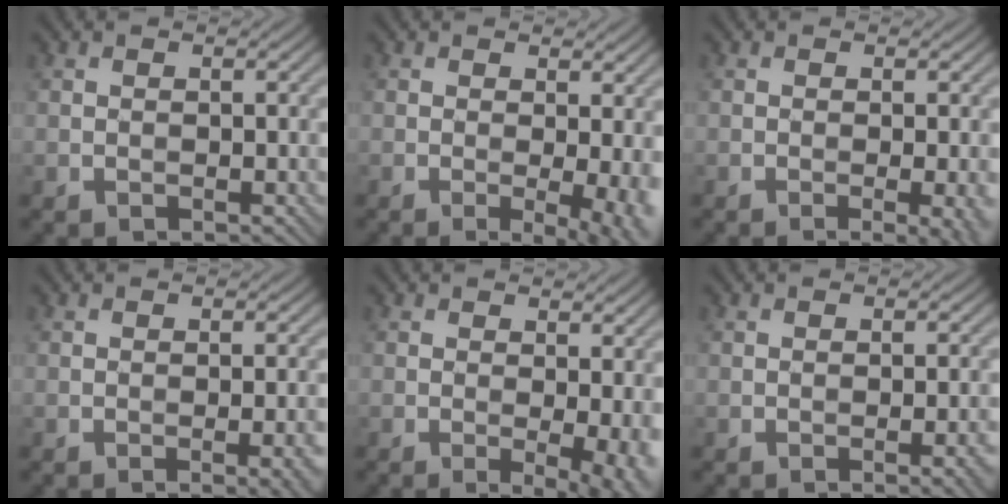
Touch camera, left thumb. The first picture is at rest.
{"total": 6.7, "force": [-0.9, 2.1, 6.3], "torque": [-0.066, -0.006, -0.006]}
{"total": 3.5, "force": [-0.9, 0.7, 3.3], "torque": [-0.044, 0.000, -0.015]}
{"total": 3.7, "force": [-1.4, 0.7, 3.4], "torque": [-0.041, 0.006, -0.020]}
{"total": 6.2, "force": [-0.7, 1.9, 5.9], "torque": [-0.069, -0.007, -0.005]}
{"total": 2.9, "force": [-1.1, 0.5, 2.6], "torque": [-0.032, 0.007, -0.019]}